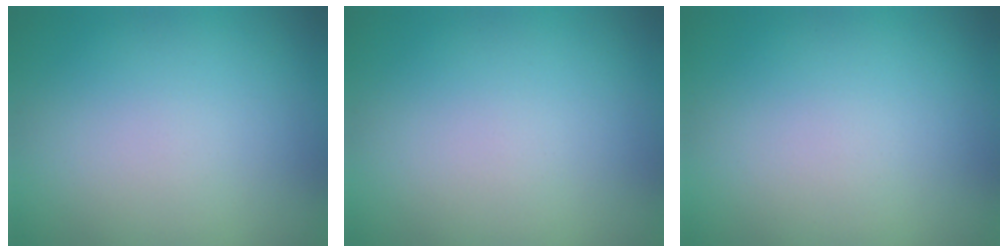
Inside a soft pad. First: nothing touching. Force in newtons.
{"total": 0.0}
{"total": 0.0}